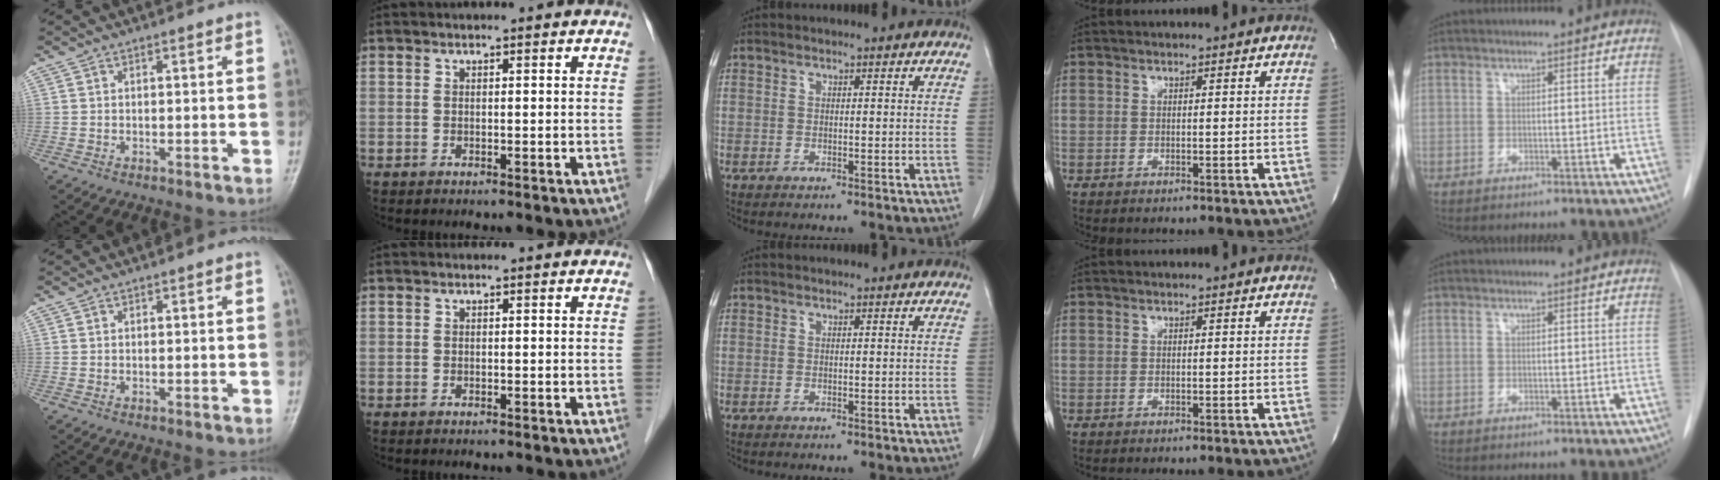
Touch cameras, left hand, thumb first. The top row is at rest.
{}